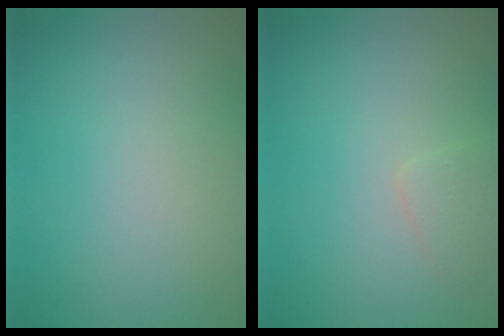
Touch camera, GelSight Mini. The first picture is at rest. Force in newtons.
{"total": 1.1, "press": 1.1, "slide": 0.0}